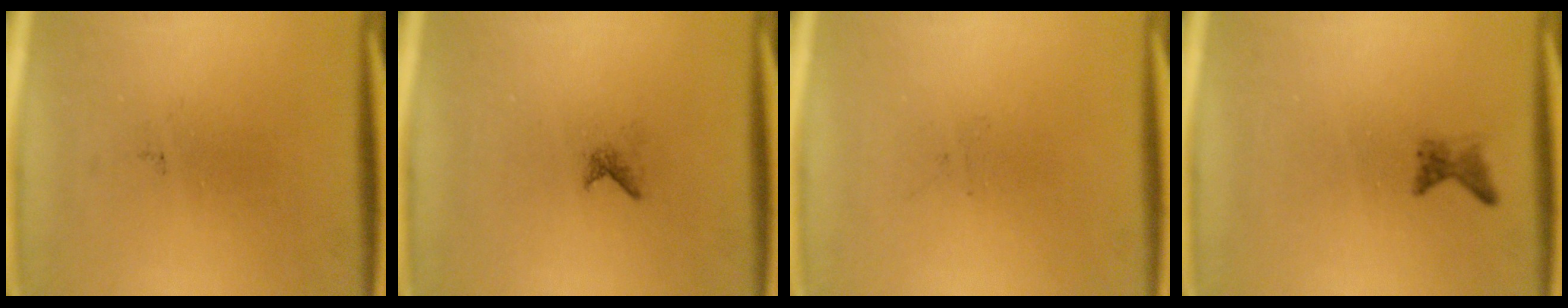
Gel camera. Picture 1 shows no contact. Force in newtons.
{"total": 0.6}
{"total": 0.0}
{"total": 1.2}